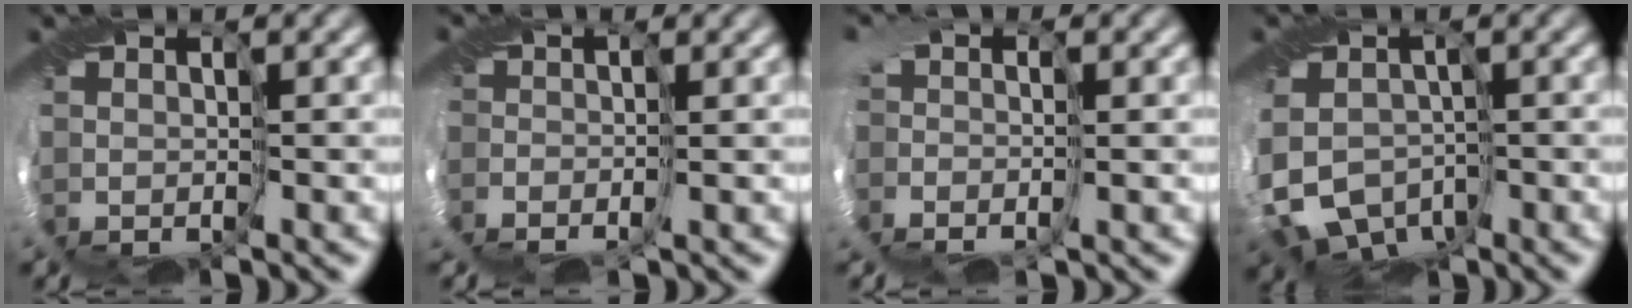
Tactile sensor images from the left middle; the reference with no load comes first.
{"total": 1.6, "force": [-0.9, 1.2, 0.5], "torque": [0.005, -0.003, -0.009]}
{"total": 2.8, "force": [-1.0, 1.9, 1.9], "torque": [-0.024, 0.005, -0.019]}
{"total": 7.3, "force": [-3.1, 6.0, 3.0], "torque": [-0.049, -0.014, -0.067]}